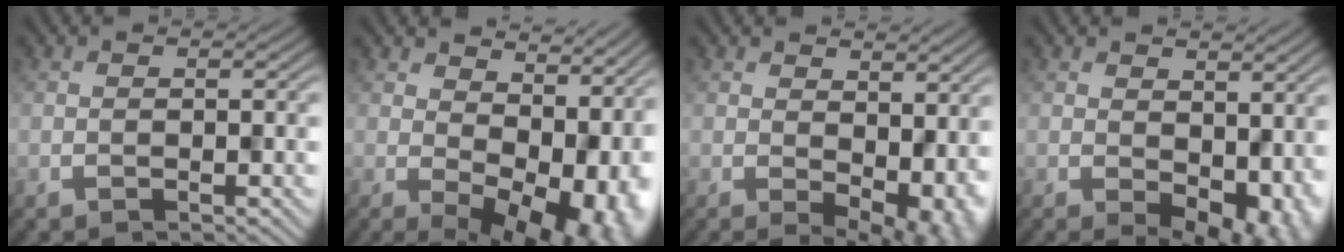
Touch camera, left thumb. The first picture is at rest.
{"total": 13.9, "force": [0.6, 8.7, 10.8], "torque": [-0.125, -0.040, 0.053]}
{"total": 6.9, "force": [-0.4, 4.3, 5.5], "torque": [-0.062, -0.025, 0.014]}
{"total": 6.6, "force": [-1.0, 4.2, 5.0], "torque": [-0.060, -0.028, -0.002]}